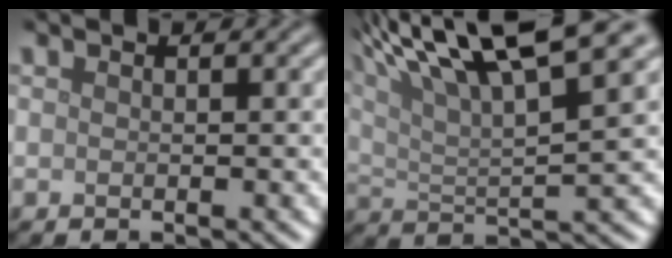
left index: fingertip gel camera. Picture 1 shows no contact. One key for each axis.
{"total": 12.0, "fx": 7.3, "fy": 2.8, "fz": 9.0, "tx": -0.156, "ty": 0.023, "tz": 0.123}